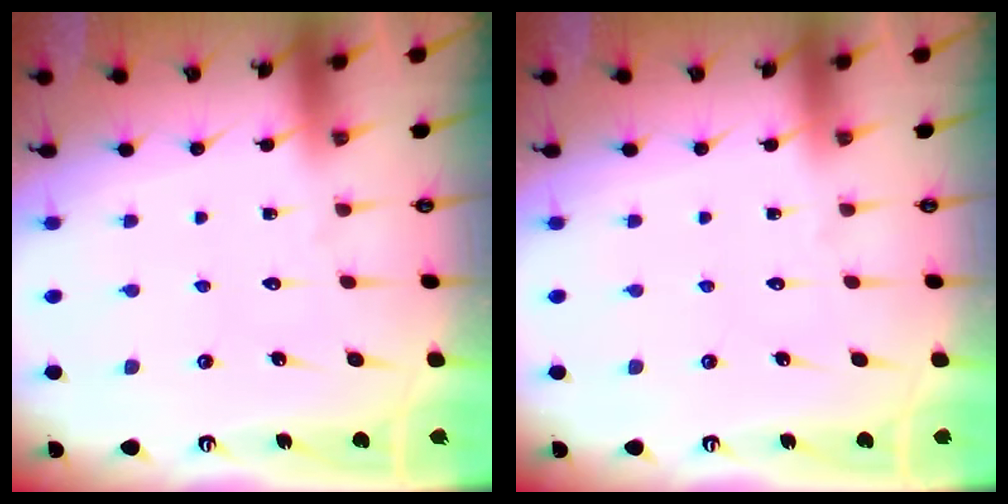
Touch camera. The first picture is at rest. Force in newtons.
{"total": 0.0}